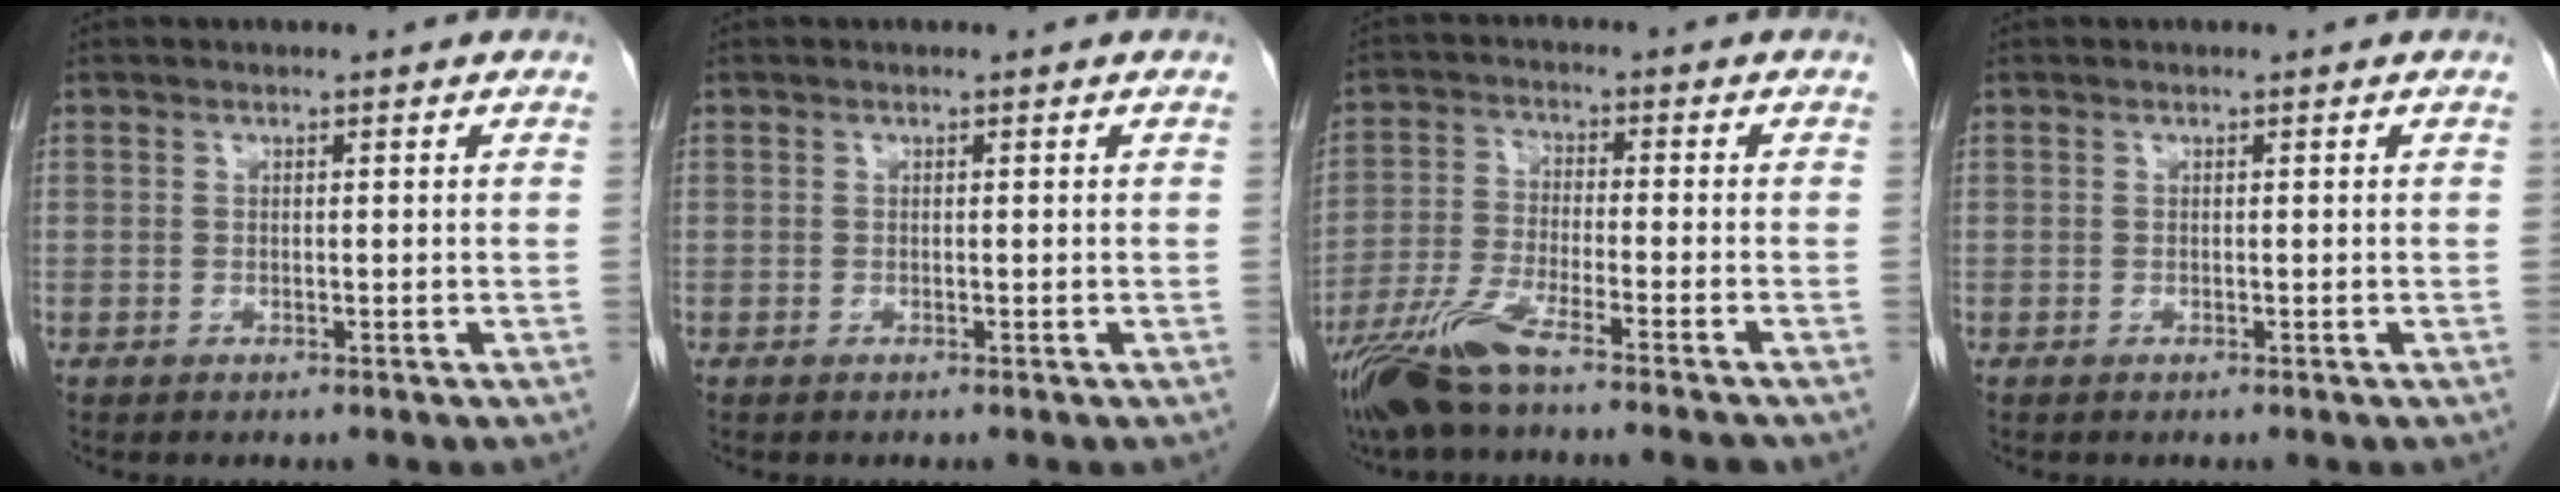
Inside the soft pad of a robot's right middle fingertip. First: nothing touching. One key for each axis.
{"total": 0.0}
{"total": 10.8, "fx": -8.3, "fy": -0.3, "fz": 6.8, "tx": -0.127, "ty": -0.030, "tz": -0.148}
{"total": 0.0}